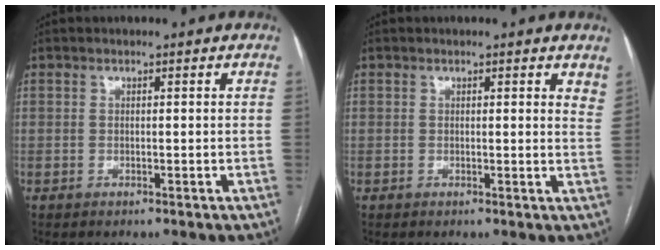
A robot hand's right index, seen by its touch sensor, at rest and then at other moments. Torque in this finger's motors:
{"motor_torque": [-0.16, -0.05, -0.01, 0.00]}